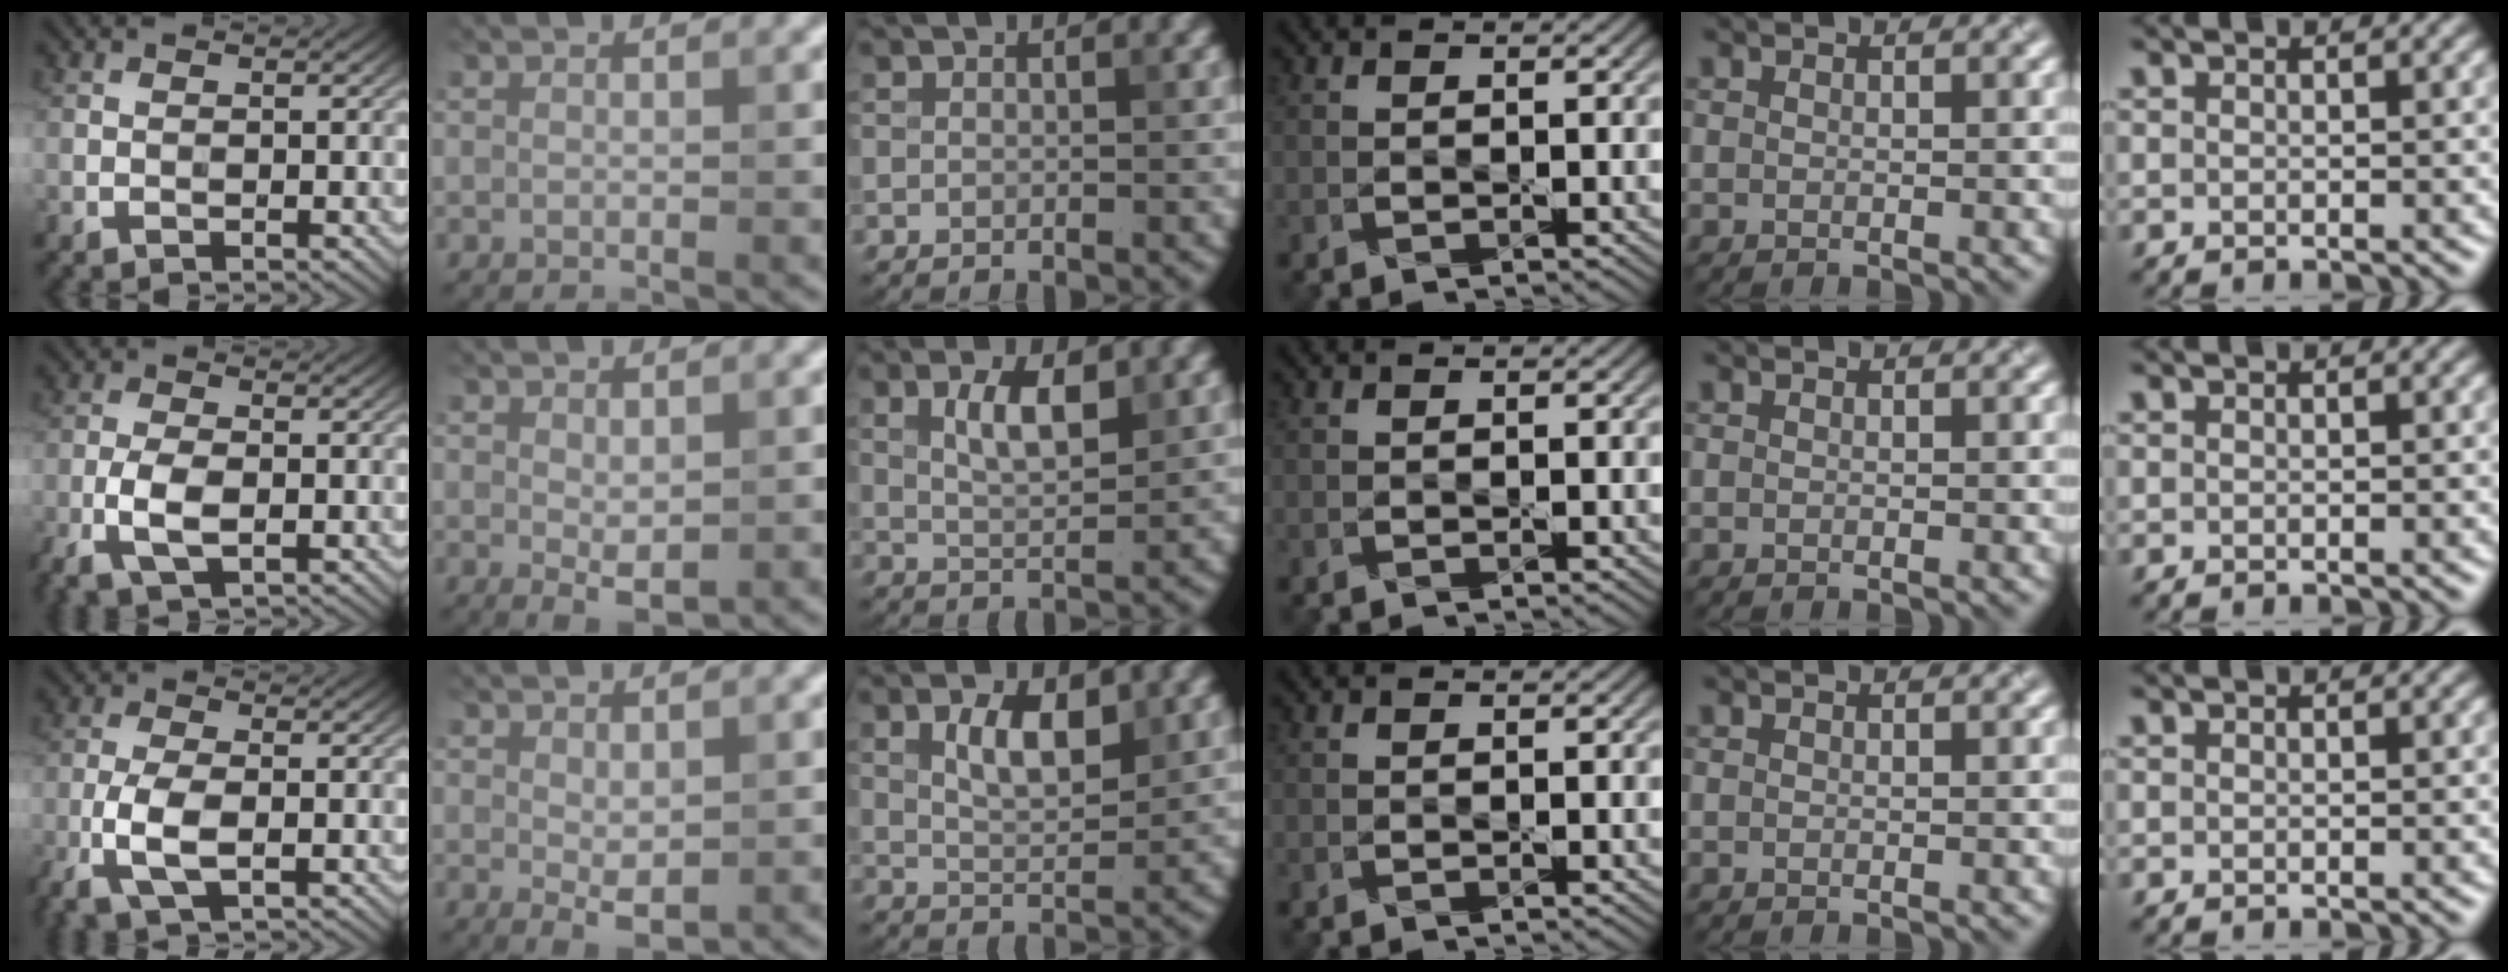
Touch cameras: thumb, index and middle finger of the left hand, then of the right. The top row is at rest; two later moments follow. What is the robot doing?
{"motion": "cut", "object": "origami paper"}